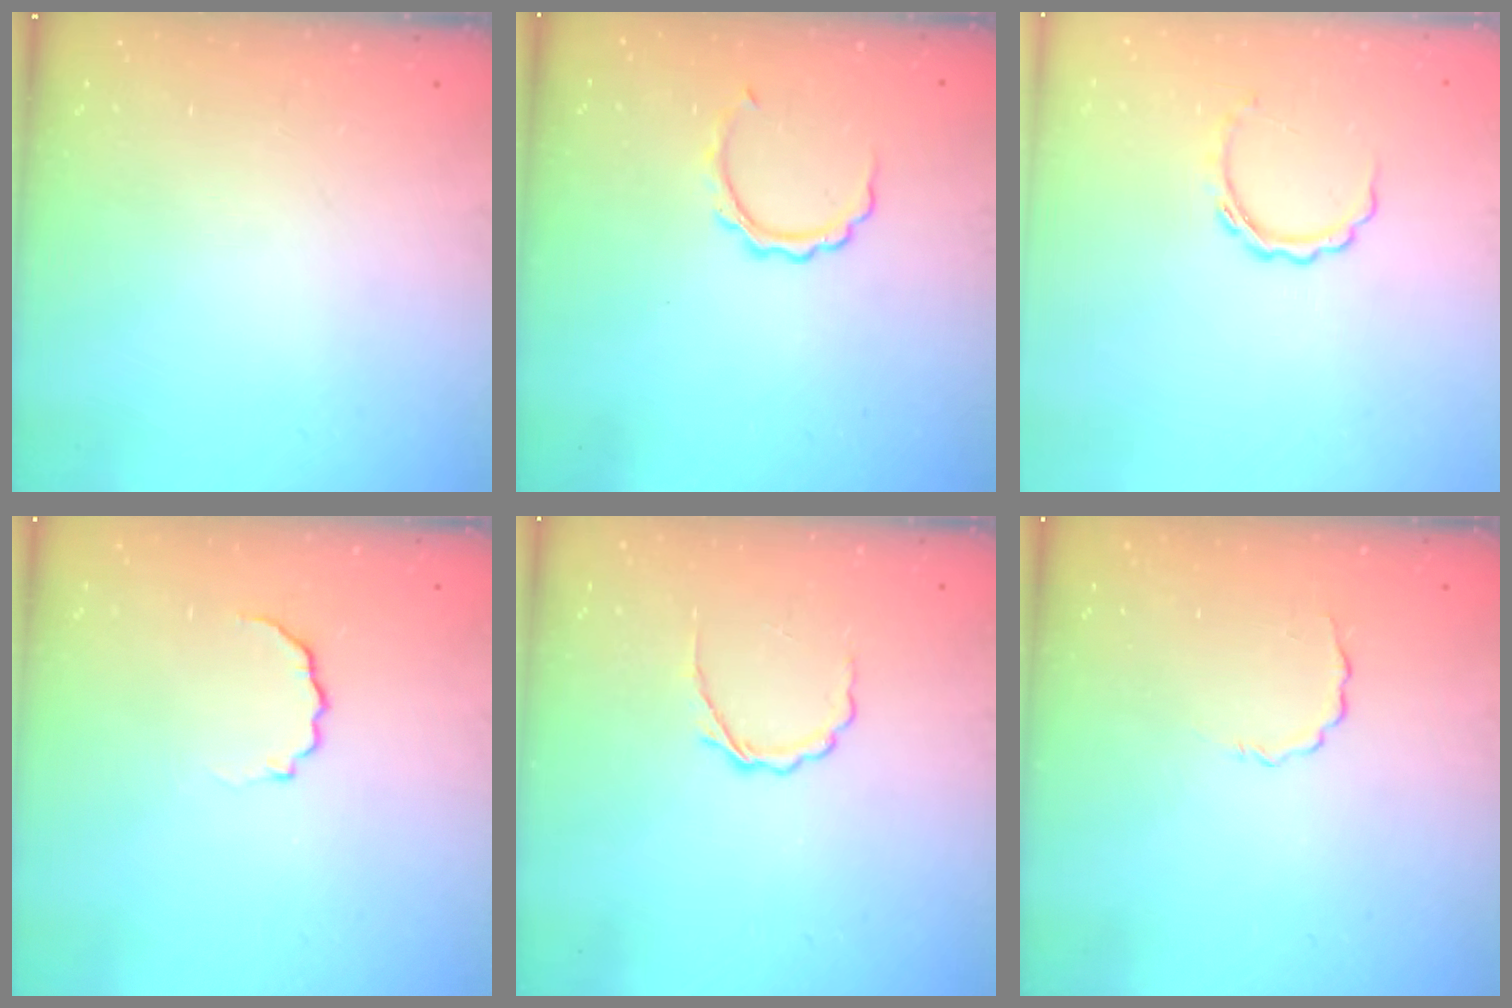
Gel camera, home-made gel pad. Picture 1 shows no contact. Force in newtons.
{"total": 4.9, "press": 4.9, "slide": 0.5}
{"total": 4.4, "press": 4.3, "slide": 0.5}
{"total": 4.0, "press": 3.9, "slide": 0.7}
{"total": 3.6, "press": 3.4, "slide": 1.2}
{"total": 2.6, "press": 2.5, "slide": 0.8}